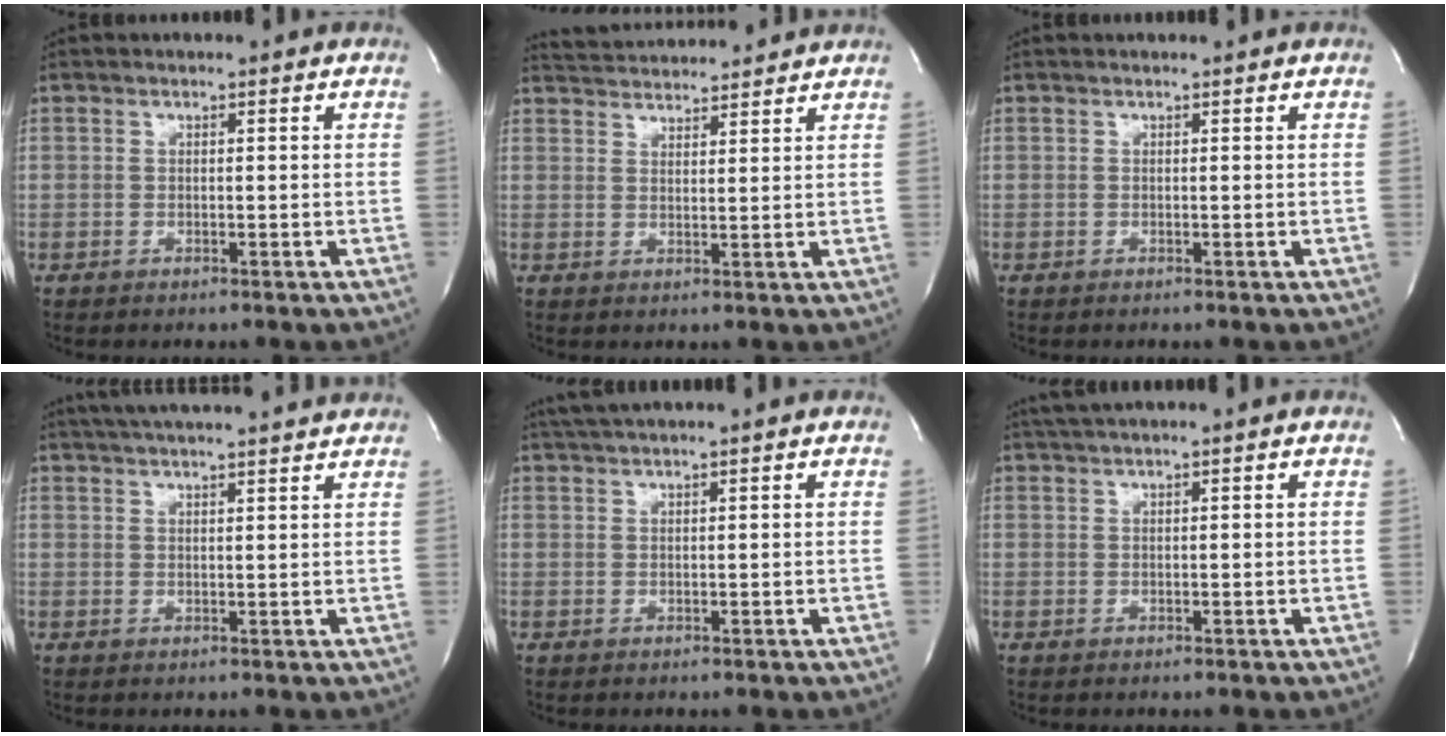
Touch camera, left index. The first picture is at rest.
{"total": 8.3, "force": [8.1, 0.7, 1.5], "torque": [-0.038, 0.020, 0.123]}
{"total": 0.0}
{"total": 15.0, "force": [13.5, 0.8, 6.5], "torque": [-0.113, 0.038, 0.187]}
{"total": 3.6, "force": [3.1, -0.5, 1.8], "torque": [-0.029, 0.025, 0.059]}
{"total": 2.7, "force": [2.2, -0.4, 1.5], "torque": [-0.028, 0.021, 0.045]}